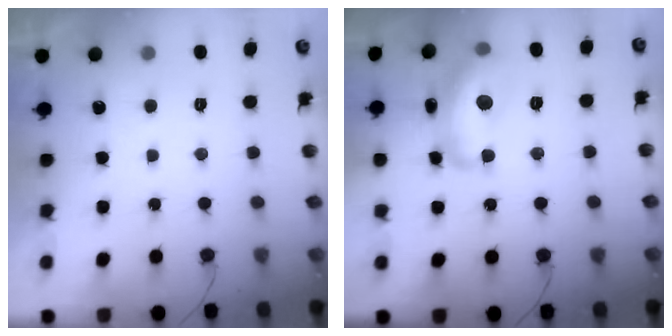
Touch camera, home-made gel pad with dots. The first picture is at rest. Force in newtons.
{"total": 16.3, "press": 16.3, "slide": 1.0}